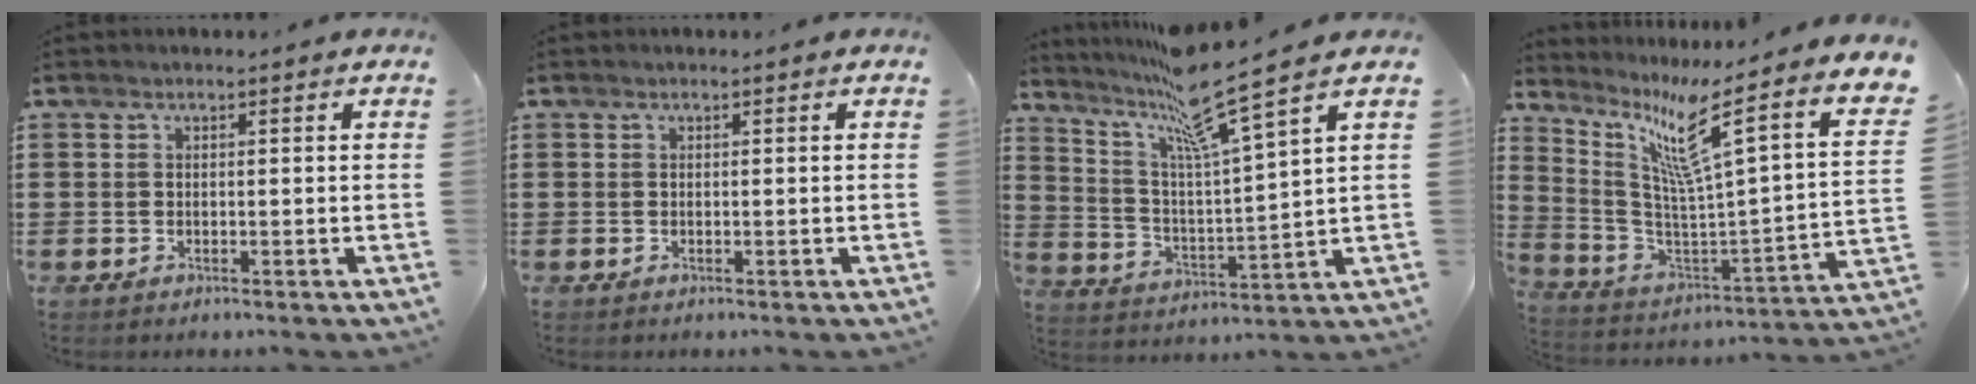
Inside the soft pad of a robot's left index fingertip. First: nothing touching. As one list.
[{"total": 0.0}, {"total": 11.3, "force": [8.9, 0.0, 7.1], "torque": [-0.157, -0.040, 0.145]}, {"total": 10.1, "force": [5.4, 0.5, 8.5], "torque": [-0.172, -0.052, 0.066]}]